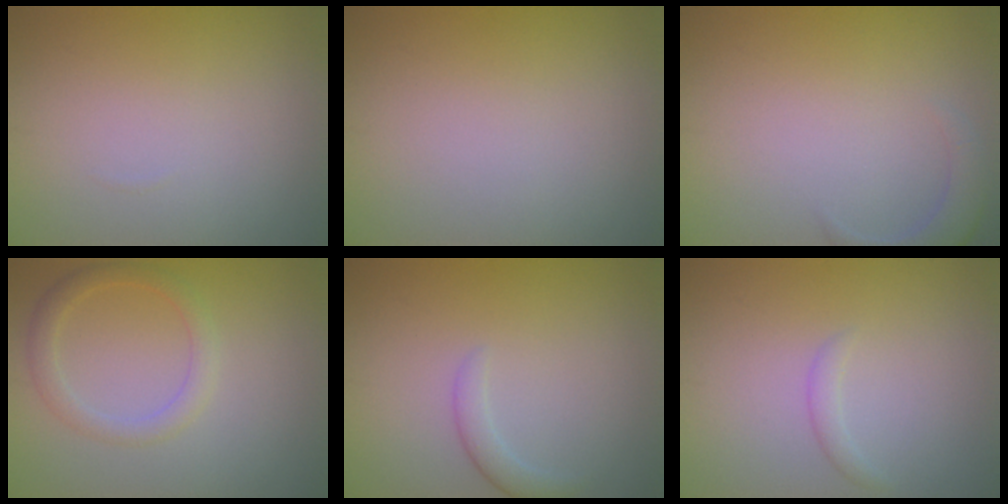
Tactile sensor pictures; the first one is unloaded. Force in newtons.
{"total": 0.0}
{"total": 2.3, "press": 2.3, "slide": 0.4}
{"total": 2.2, "press": 2.2, "slide": 0.1}
{"total": 1.5, "press": 1.5, "slide": 0.1}
{"total": 1.0, "press": 1.0, "slide": 0.1}